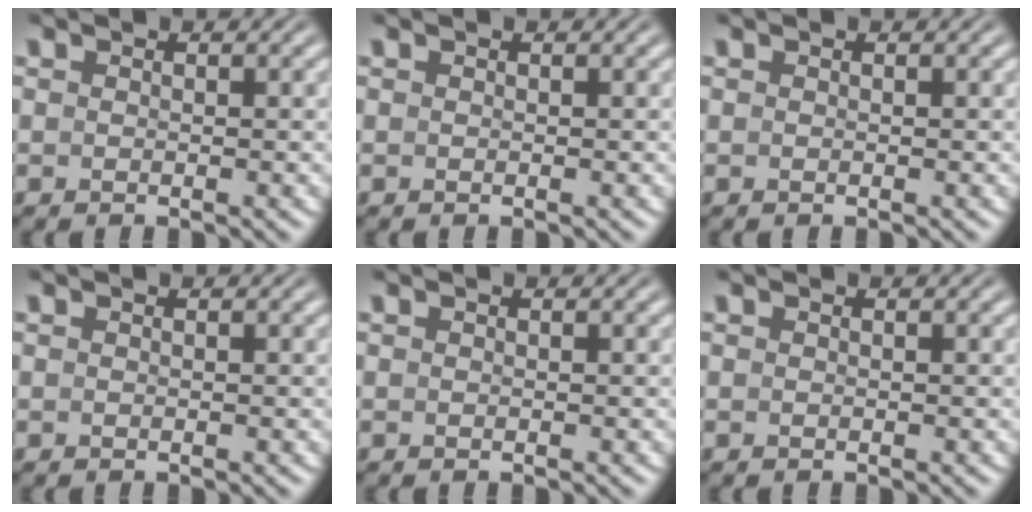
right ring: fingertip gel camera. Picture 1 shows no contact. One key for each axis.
{"total": 0.0}
{"total": 0.0}
{"total": 0.0}
{"total": 1.2, "fx": -0.3, "fy": -1.1, "fz": -0.4, "tx": 0.015, "ty": -0.010, "tz": 0.005}
{"total": 0.0}